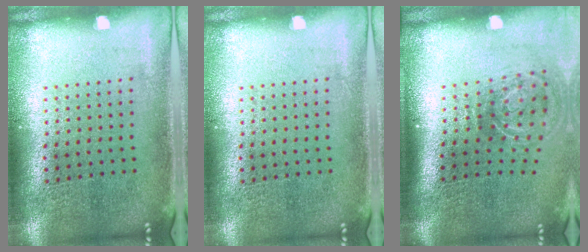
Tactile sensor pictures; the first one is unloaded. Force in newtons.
{"total": 0.0}
{"total": 2.0, "press": 1.2, "slide": 1.6}